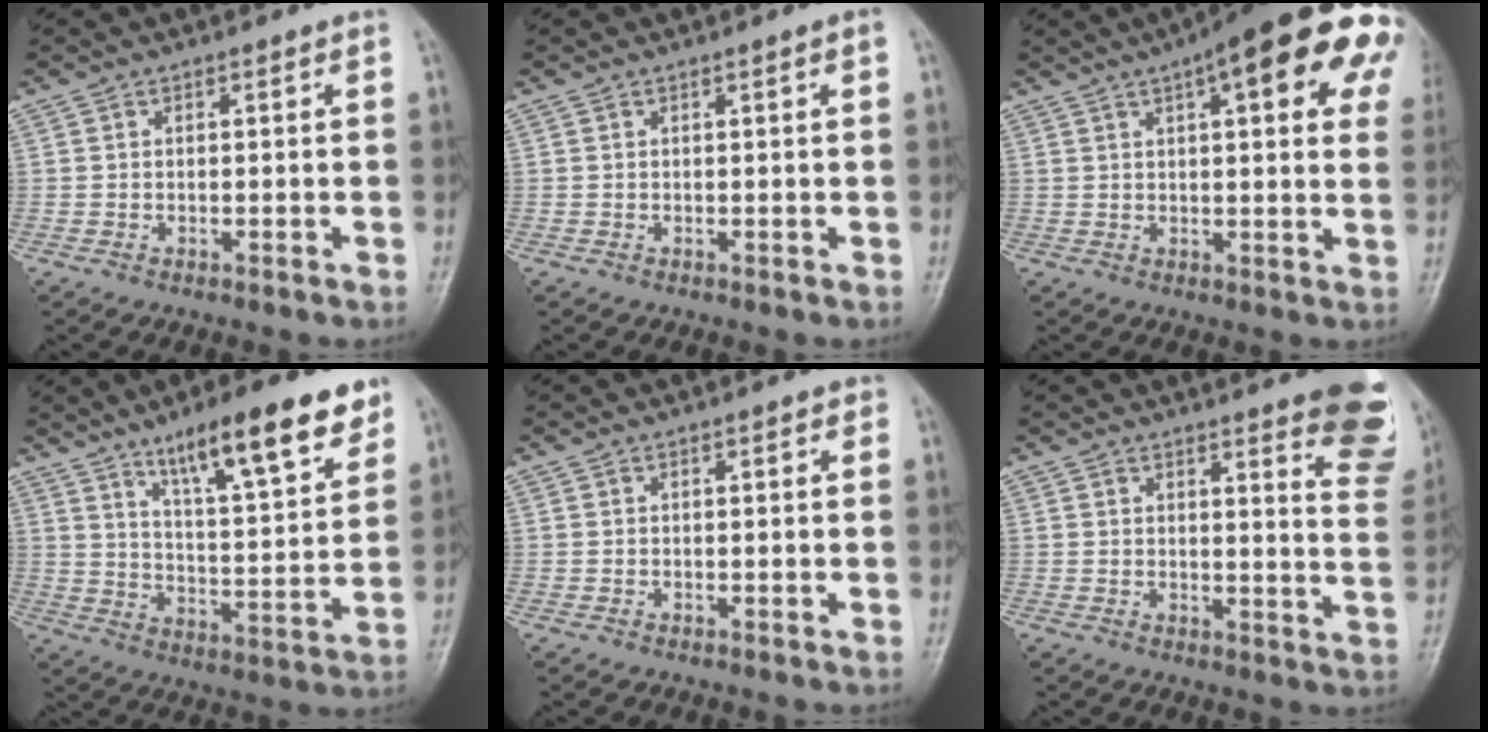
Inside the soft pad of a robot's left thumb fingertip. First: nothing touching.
{"total": 0.8, "force": [0.3, -0.1, 0.8], "torque": [-0.014, 0.001, 0.003]}
{"total": 22.8, "force": [9.6, 6.9, 19.5], "torque": [-0.227, 0.019, 0.116]}
{"total": 16.9, "force": [11.1, 4.1, 12.2], "torque": [-0.159, -0.053, 0.178]}
{"total": 0.7, "force": [0.4, 0.3, 0.5], "torque": [-0.007, 0.000, 0.002]}
{"total": 14.6, "force": [10.0, 3.4, 10.1], "torque": [-0.086, -0.057, 0.101]}